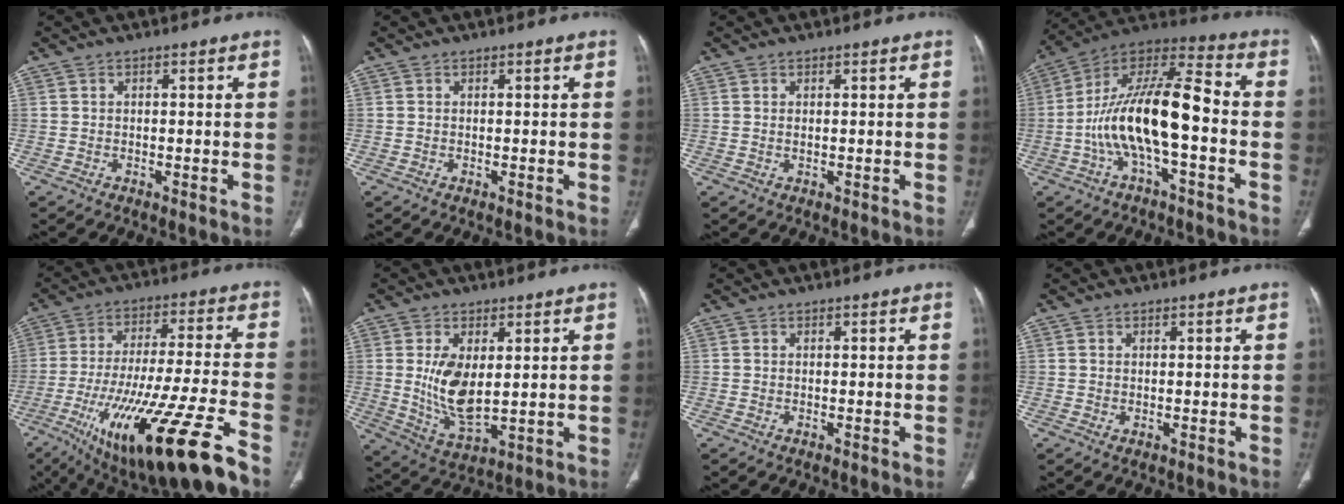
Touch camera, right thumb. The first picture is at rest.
{"total": 0.0}
{"total": 0.6, "force": [0.1, 0.3, 0.5], "torque": [-0.015, 0.001, 0.005]}
{"total": 18.0, "force": [-3.6, 6.5, 16.4], "torque": [-0.306, 0.056, -0.066]}
{"total": 25.4, "force": [-14.3, 4.1, 20.5], "torque": [-0.361, 0.016, -0.235]}
{"total": 9.9, "force": [1.3, 4.9, 8.5], "torque": [-0.158, -0.024, 0.041]}
{"total": 0.0}
{"total": 0.5, "force": [0.0, 0.3, 0.4], "torque": [-0.011, -0.004, 0.003]}